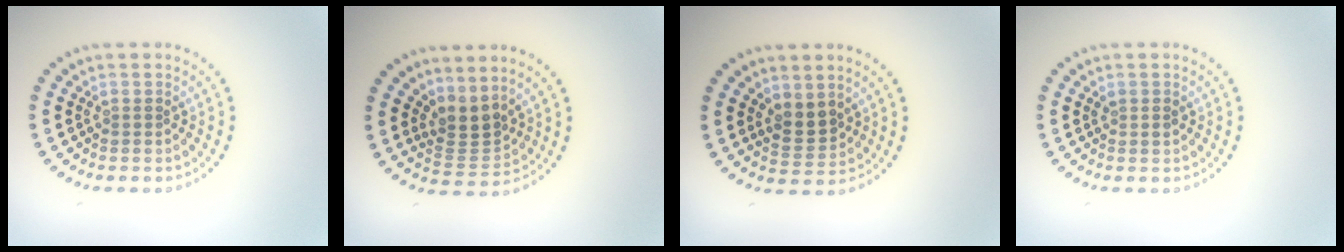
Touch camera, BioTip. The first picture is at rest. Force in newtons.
{"total": 2.8, "press": 2.0, "slide": 2.0}
{"total": 2.5, "press": 2.2, "slide": 1.1}
{"total": 0.7, "press": 0.6, "slide": 0.2}